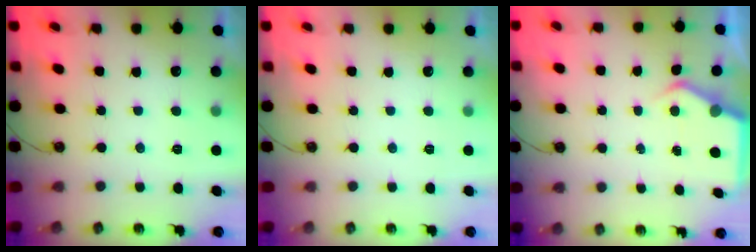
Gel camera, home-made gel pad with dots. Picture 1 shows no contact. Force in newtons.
{"total": 0.0}
{"total": 4.2, "press": 4.1, "slide": 0.5}